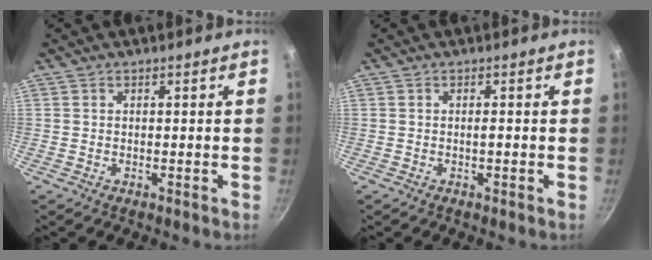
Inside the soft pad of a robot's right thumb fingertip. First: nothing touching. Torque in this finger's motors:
{"motor_torque": [2.63, 2.38, 0.50, -0.13, 0.08]}